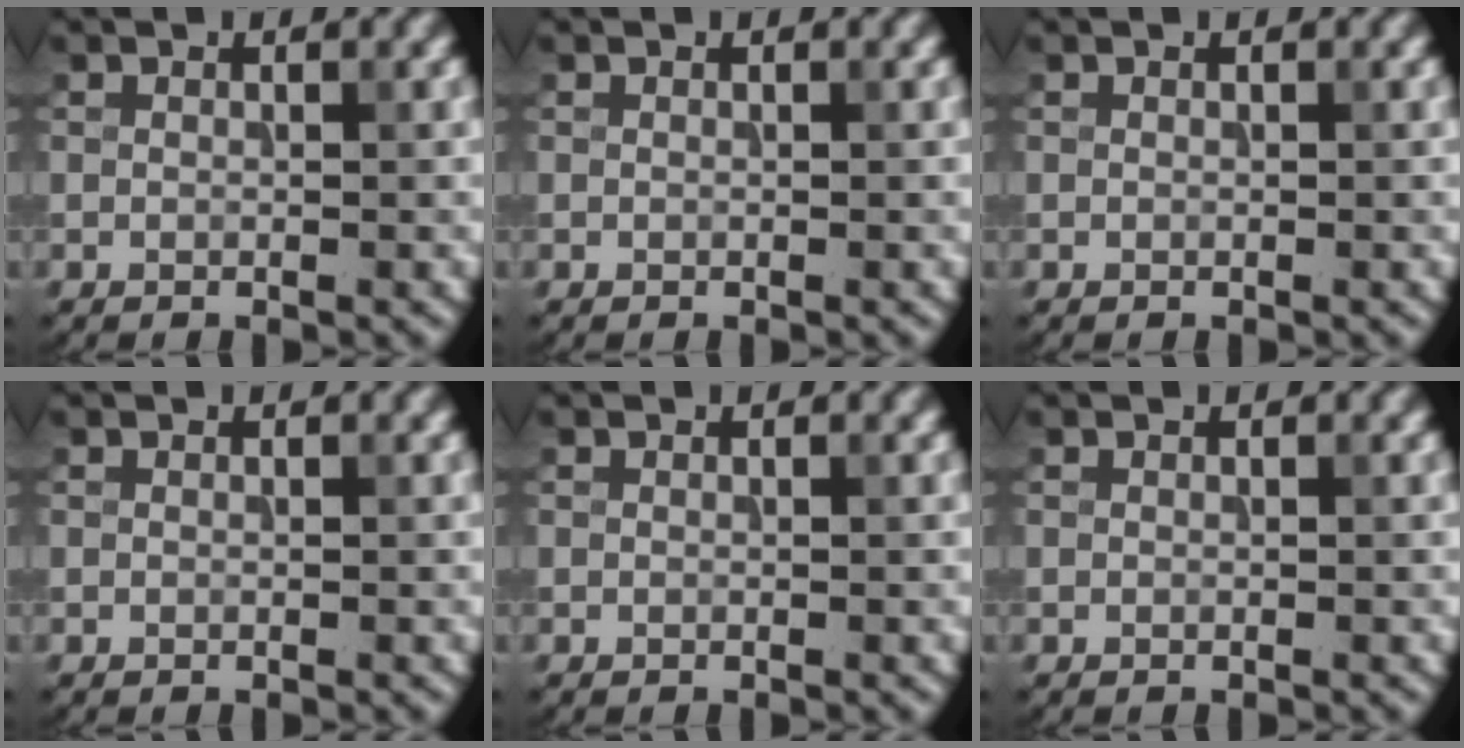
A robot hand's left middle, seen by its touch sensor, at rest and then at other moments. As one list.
[{"total": 0.0}, {"total": 0.0}, {"total": 0.0}, {"total": 0.0}, {"total": 0.0}]